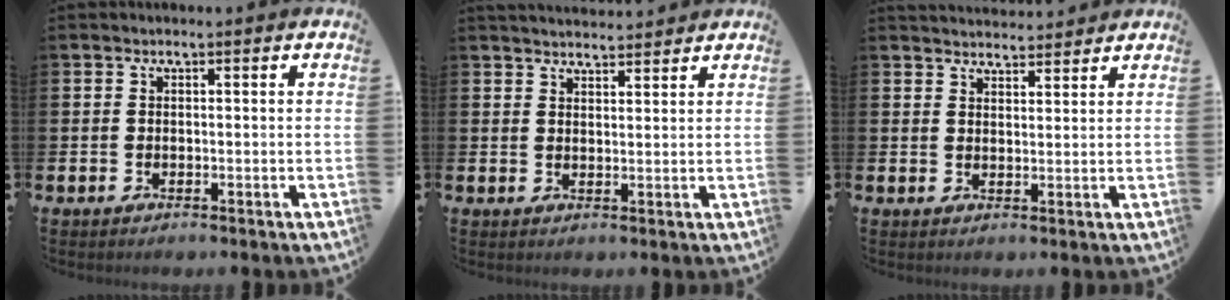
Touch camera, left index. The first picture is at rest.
{"total": 2.7, "force": [2.7, 0.3, 0.1], "torque": [-0.004, -0.015, 0.049]}
{"total": 3.3, "force": [3.2, 0.6, -0.1], "torque": [-0.002, -0.018, 0.058]}